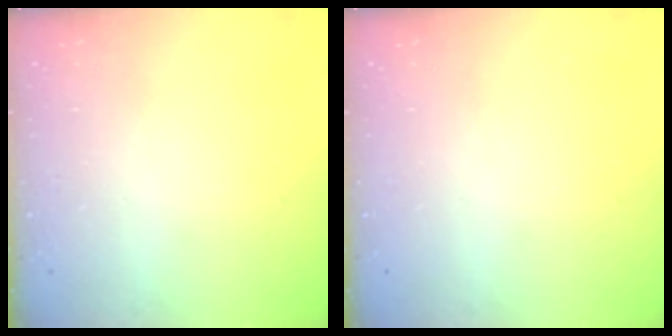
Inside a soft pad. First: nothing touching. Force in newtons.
{"total": 0.0}